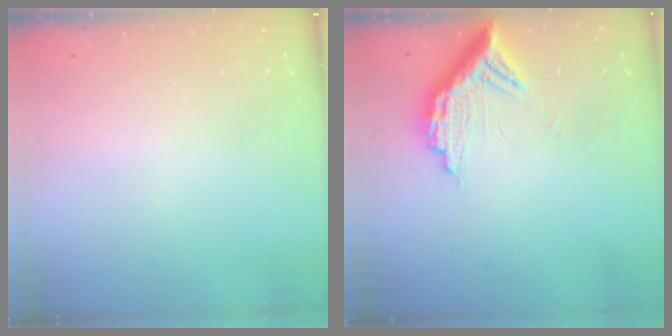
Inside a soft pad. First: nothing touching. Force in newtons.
{"total": 11.1, "press": 11.1, "slide": 0.8}